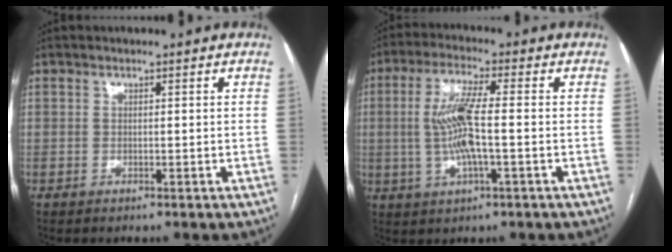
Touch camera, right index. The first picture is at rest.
{"total": 8.6, "force": [-0.5, 1.0, 8.5], "torque": [-0.175, 0.004, -0.012]}